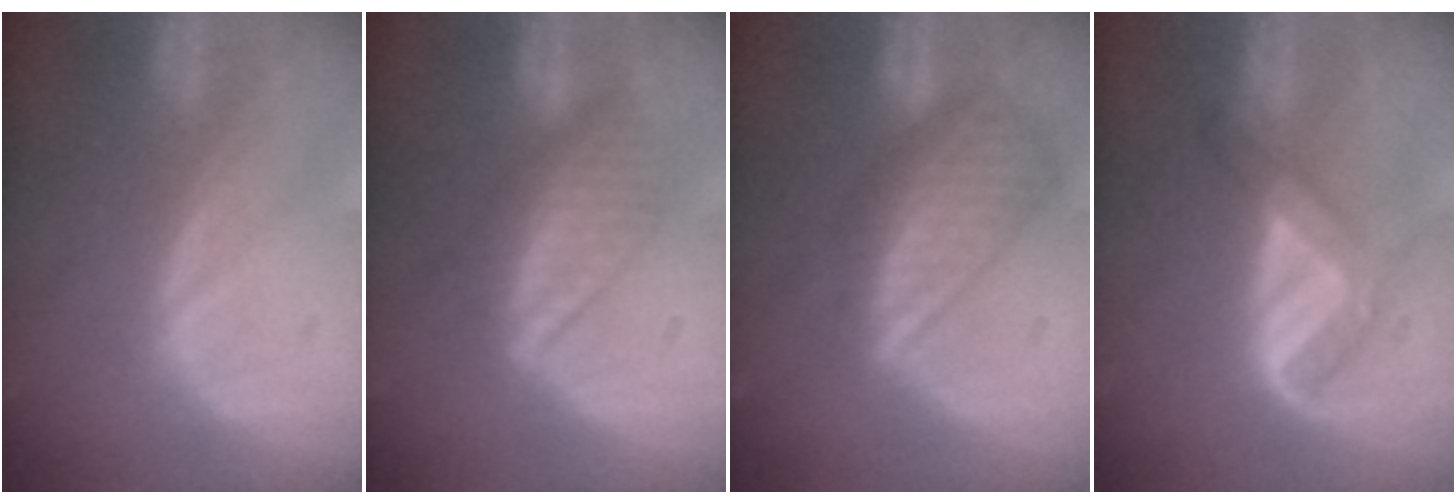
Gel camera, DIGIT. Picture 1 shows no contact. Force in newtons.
{"total": 6.5, "press": 6.1, "slide": 2.4}
{"total": 8.4, "press": 7.5, "slide": 3.9}
{"total": 5.3, "press": 5.1, "slide": 1.4}